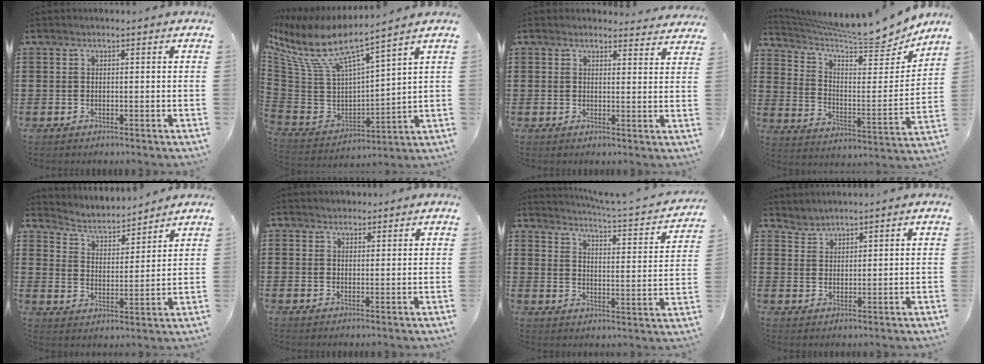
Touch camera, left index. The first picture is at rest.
{"total": 8.6, "force": [5.6, 1.9, 6.3], "torque": [-0.147, -0.045, 0.089]}
{"total": 2.5, "force": [2.5, 0.4, 0.2], "torque": [-0.004, -0.010, 0.045]}
{"total": 8.8, "force": [8.0, 0.5, 3.5], "torque": [-0.086, -0.067, 0.130]}
{"total": 3.5, "force": [3.3, 1.0, 0.6], "torque": [-0.035, -0.026, 0.050]}
{"total": 1.6, "force": [1.5, 0.6, -0.1], "torque": [-0.002, 0.005, 0.030]}
{"total": 3.0, "force": [2.7, -0.5, 1.1], "torque": [-0.041, -0.031, 0.034]}
{"total": 2.4, "force": [2.3, 0.4, -0.5], "torque": [0.002, -0.003, 0.045]}